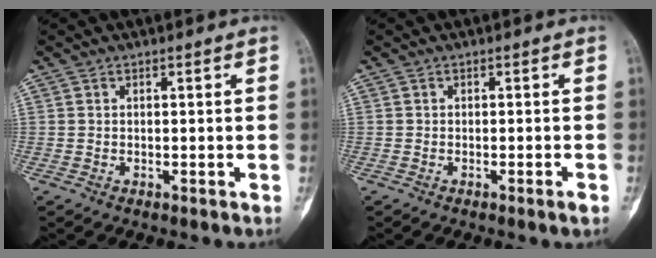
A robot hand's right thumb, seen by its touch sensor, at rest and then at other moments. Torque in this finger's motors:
{"motor_torque": [-0.79, 0.01, -0.02, 0.09, -0.07]}